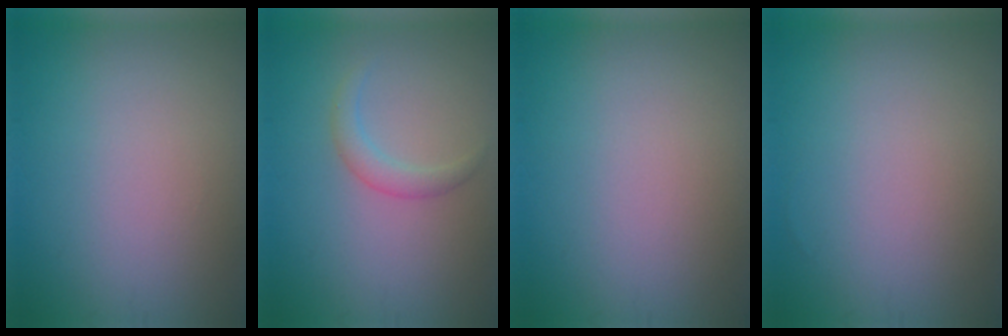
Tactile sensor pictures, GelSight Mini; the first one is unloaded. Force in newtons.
{"total": 1.7, "press": 1.7, "slide": 0.1}
{"total": 0.0}
{"total": 0.0}